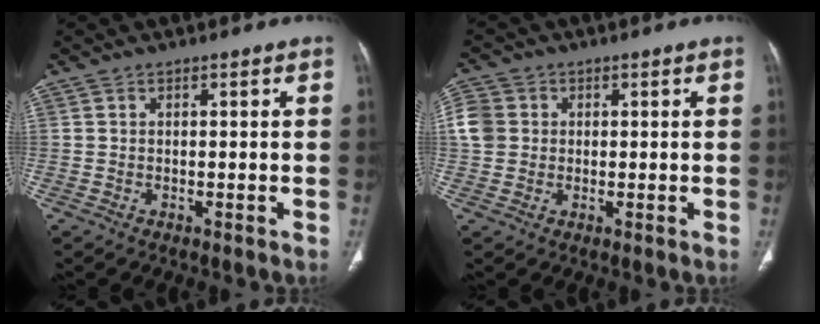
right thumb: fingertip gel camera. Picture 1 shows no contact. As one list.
[{"total": 6.2, "force": [0.4, 5.7, 2.5], "torque": [-0.044, 0.015, 0.006]}]